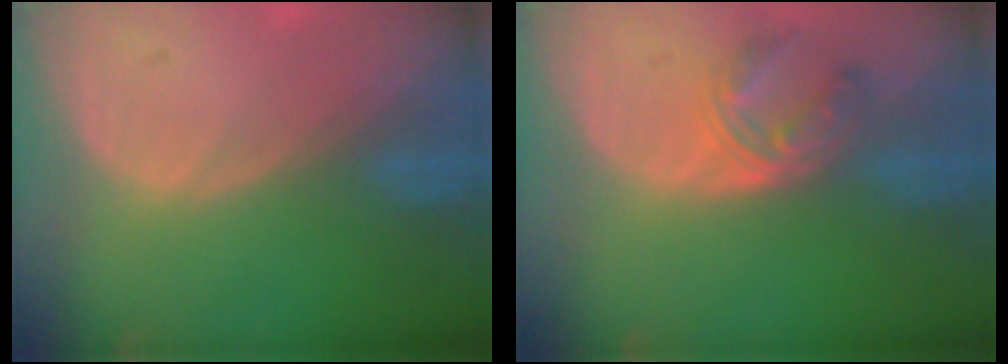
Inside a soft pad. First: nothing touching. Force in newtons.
{"total": 5.5, "press": 5.0, "slide": 2.3}